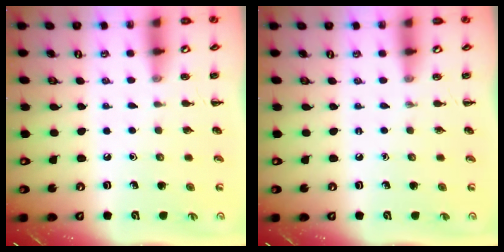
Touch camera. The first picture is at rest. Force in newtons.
{"total": 0.0}